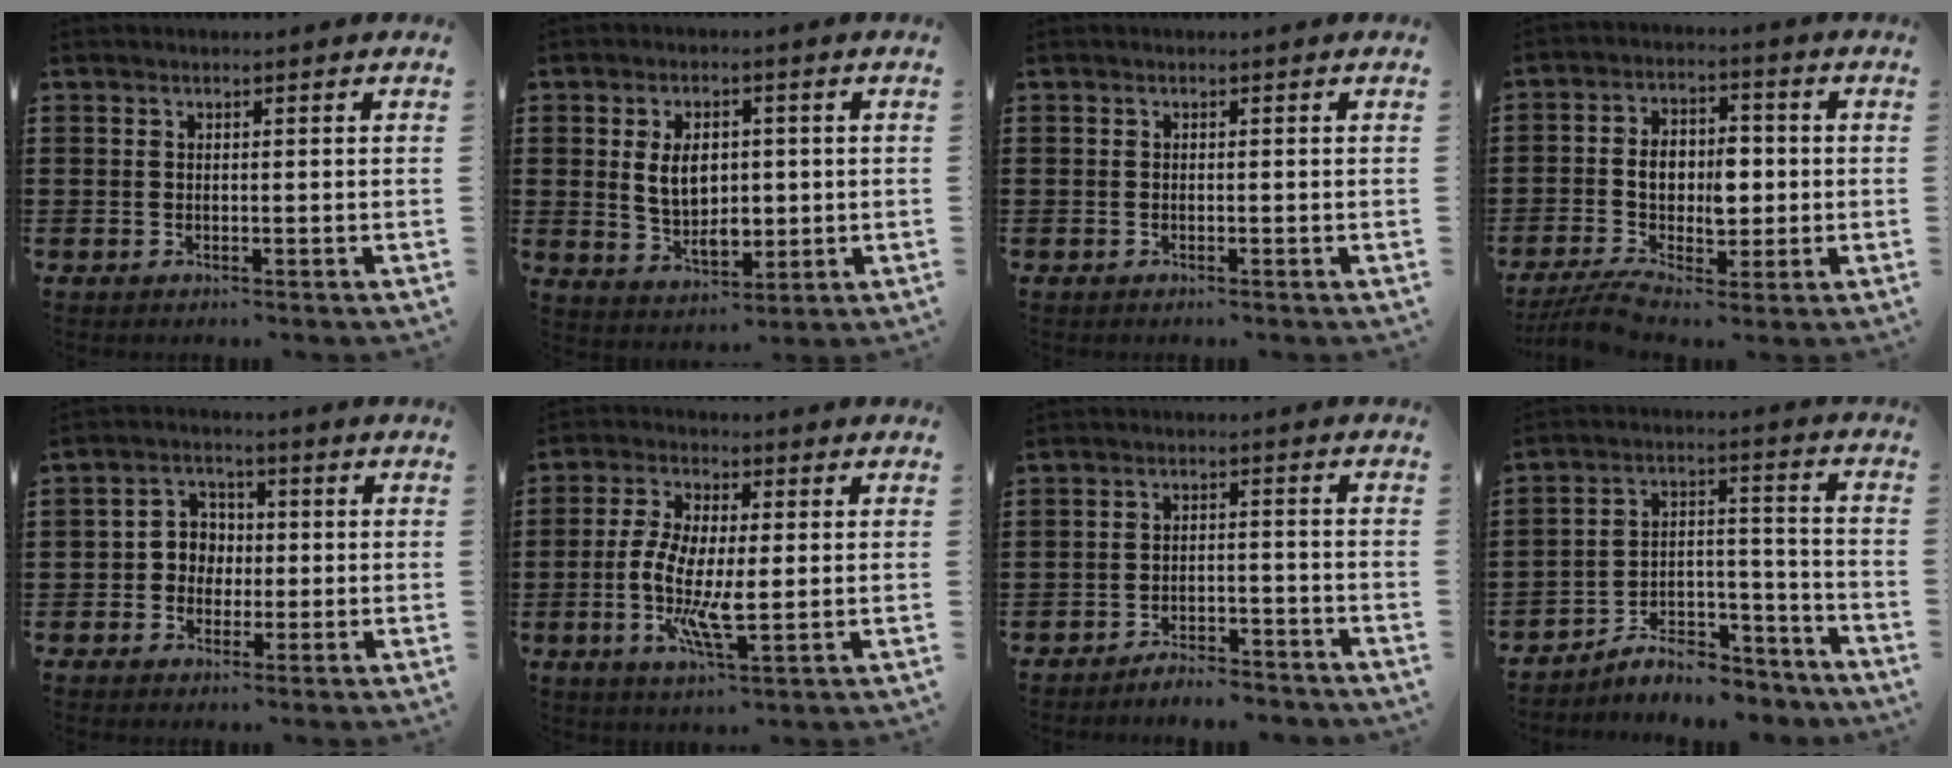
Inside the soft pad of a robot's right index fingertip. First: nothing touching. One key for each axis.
{"total": 6.4, "fx": 0.7, "fy": 4.2, "fz": 4.7, "tx": -0.076, "ty": 0.006, "tz": 0.007}
{"total": 0.0}
{"total": 8.6, "fx": -0.7, "fy": 5.5, "fz": 6.5, "tx": -0.113, "ty": 0.010, "tz": -0.015}
{"total": 4.3, "fx": -0.5, "fy": 4.1, "fz": 1.4, "tx": -0.041, "ty": 0.014, "tz": -0.012}
{"total": 8.7, "fx": -1.1, "fy": 3.2, "fz": 8.0, "tx": -0.170, "ty": -0.005, "tz": -0.023}
{"total": 3.8, "fx": -3.8, "fy": 0.4, "fz": 0.5, "tx": -0.012, "ty": 0.007, "tz": -0.078}
{"total": 7.0, "fx": -6.4, "fy": 2.3, "fz": 1.8, "tx": -0.029, "ty": 0.020, "tz": -0.122}